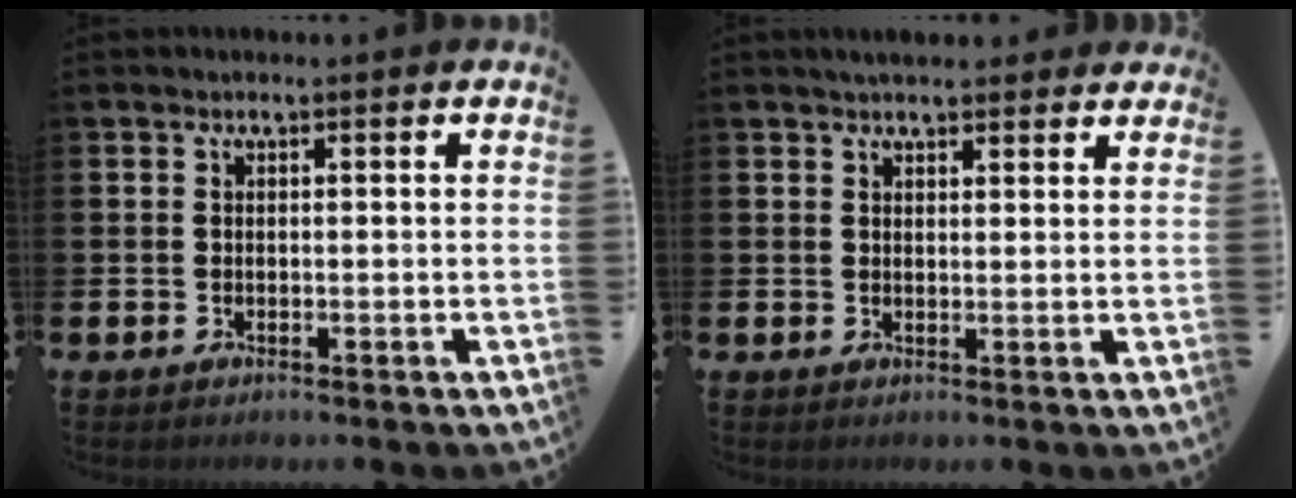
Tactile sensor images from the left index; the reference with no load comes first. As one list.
[{"total": 3.2, "force": [3.0, 0.8, 0.7], "torque": [-0.010, -0.010, 0.053]}]